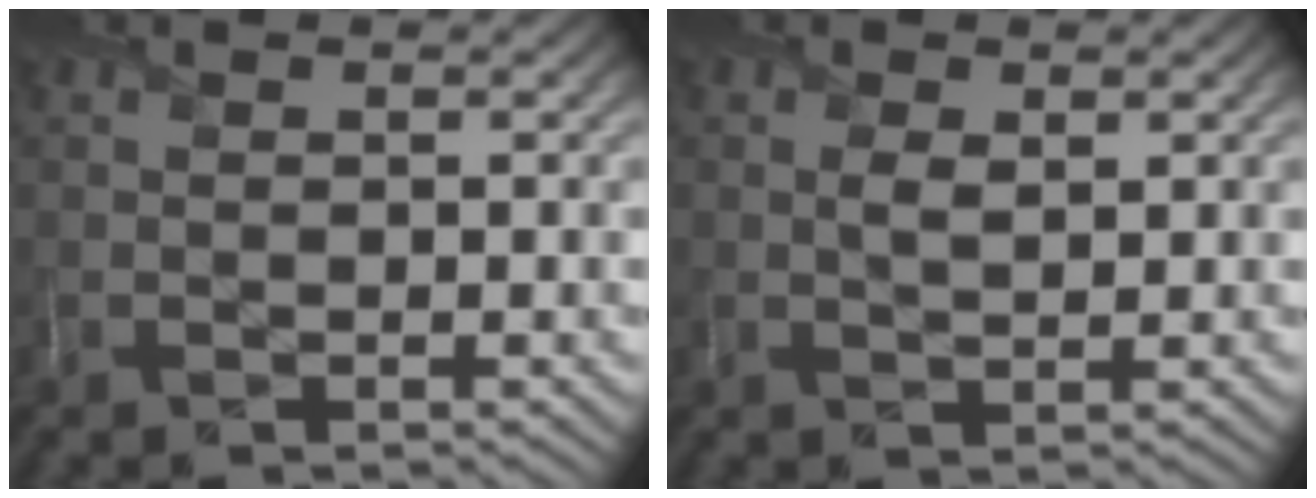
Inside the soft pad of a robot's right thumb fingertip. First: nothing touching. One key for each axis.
{"total": 1.8, "fx": 0.5, "fy": 0.9, "fz": 1.5, "tx": -0.032, "ty": -0.006, "tz": 0.009}